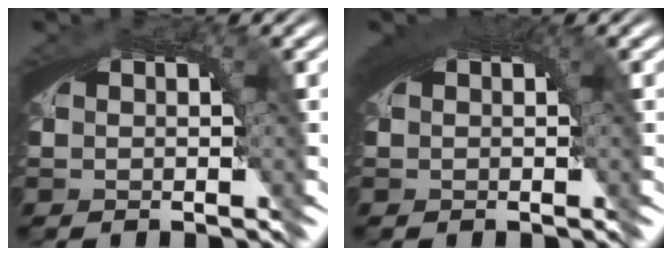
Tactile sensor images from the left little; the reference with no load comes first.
{"total": 2.3, "force": [1.0, 0.5, 2.0], "torque": [-0.022, 0.008, 0.014]}